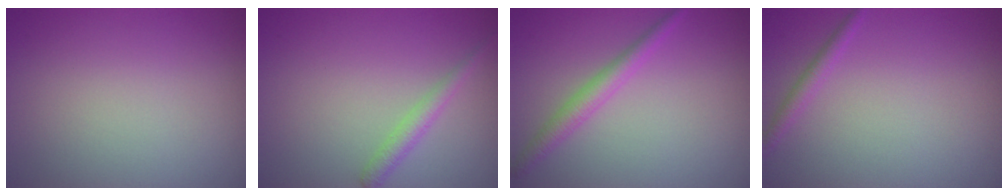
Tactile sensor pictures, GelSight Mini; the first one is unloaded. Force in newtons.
{"total": 1.6, "press": 1.6, "slide": 0.0}
{"total": 2.2, "press": 2.2, "slide": 0.1}
{"total": 1.2, "press": 1.2, "slide": 0.1}